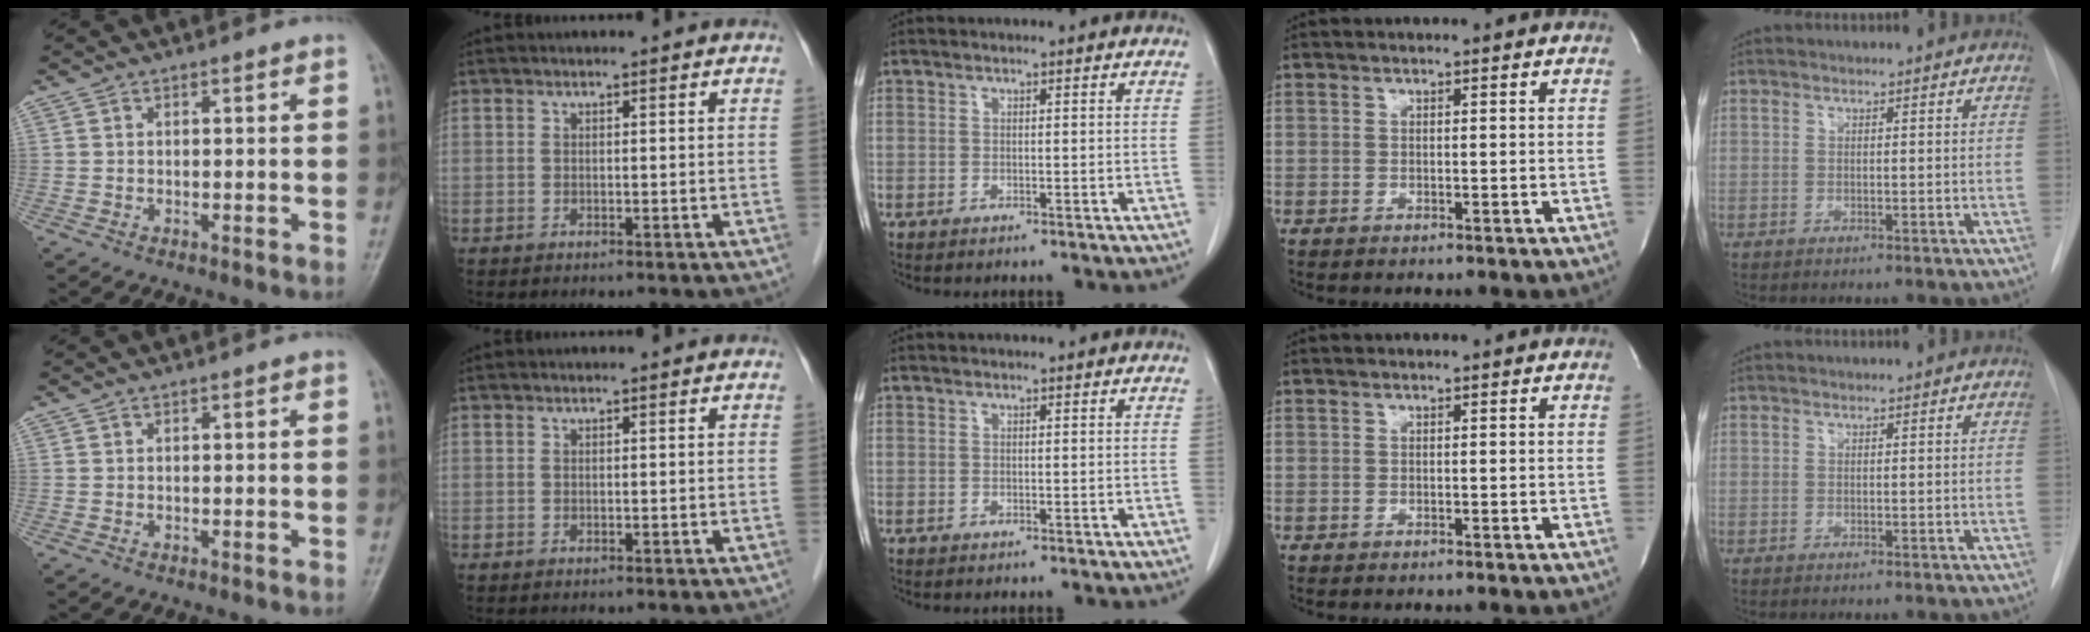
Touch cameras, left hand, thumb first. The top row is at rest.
{}